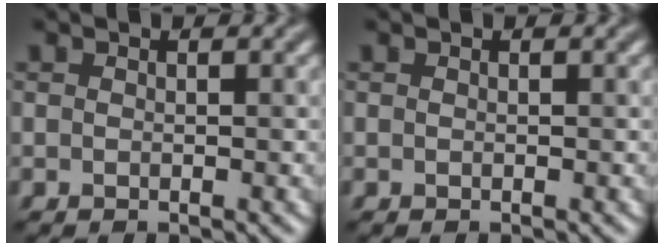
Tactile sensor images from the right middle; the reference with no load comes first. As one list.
[{"total": 0.0}]